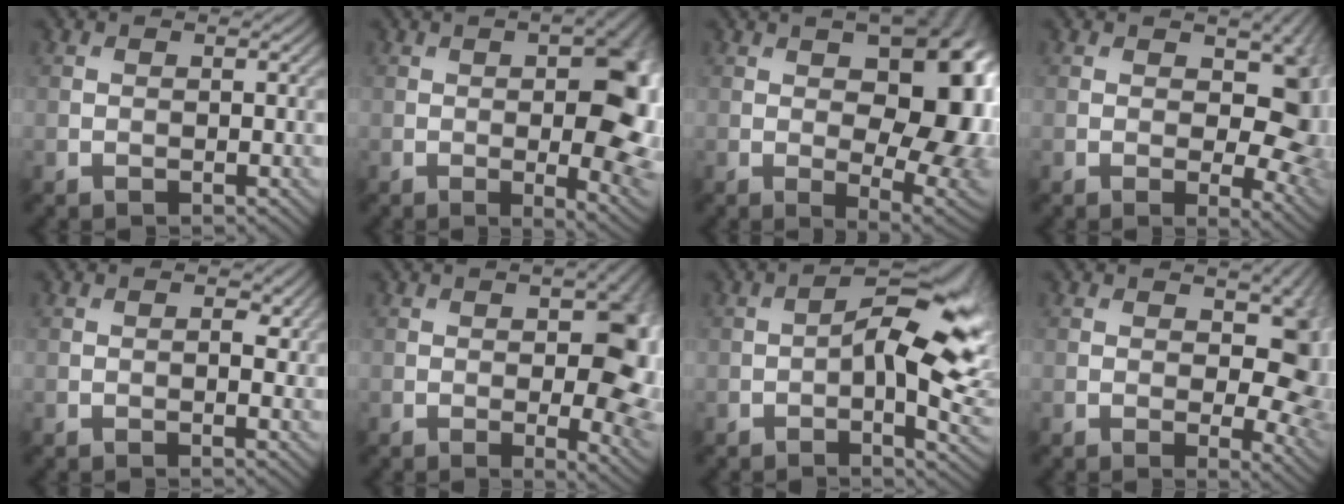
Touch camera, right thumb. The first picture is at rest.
{"total": 13.2, "force": [-0.5, 5.2, 12.1], "torque": [-0.145, -0.002, -0.007]}
{"total": 17.2, "force": [1.9, 9.0, 14.5], "torque": [-0.163, -0.010, 0.043]}
{"total": 10.8, "force": [1.1, 6.2, 8.8], "torque": [-0.103, -0.012, 0.020]}
{"total": 1.5, "force": [0.2, 0.6, 1.3], "torque": [-0.015, -0.006, 0.003]}
{"total": 11.5, "force": [-0.2, 5.0, 10.3], "torque": [-0.121, -0.006, 0.005]}
{"total": 12.7, "force": [-0.2, 5.6, 11.4], "torque": [-0.177, -0.008, -0.002]}
{"total": 9.7, "force": [1.1, 5.5, 7.9], "torque": [-0.092, -0.014, 0.019]}